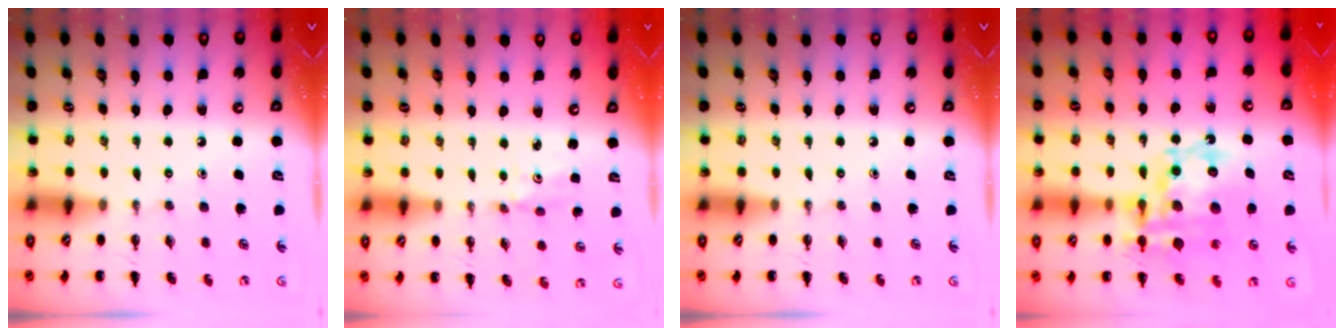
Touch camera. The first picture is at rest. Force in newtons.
{"total": 0.9, "press": 0.9, "slide": 0.3}
{"total": 0.0}
{"total": 19.0, "press": 18.5, "slide": 4.3}